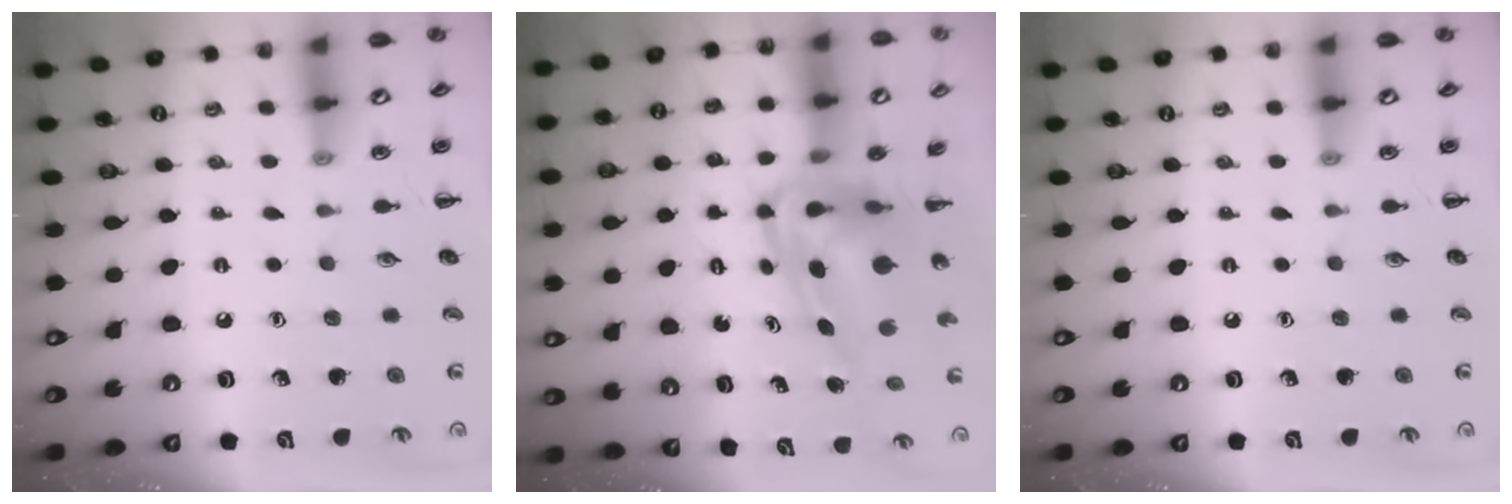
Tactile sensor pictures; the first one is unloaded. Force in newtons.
{"total": 7.5, "press": 7.2, "slide": 2.4}
{"total": 0.0}